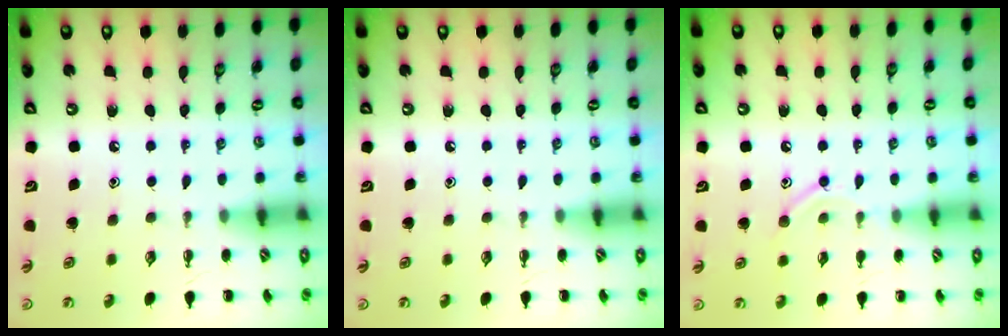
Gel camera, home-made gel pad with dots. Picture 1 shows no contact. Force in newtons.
{"total": 0.0}
{"total": 8.5, "press": 8.4, "slide": 1.4}